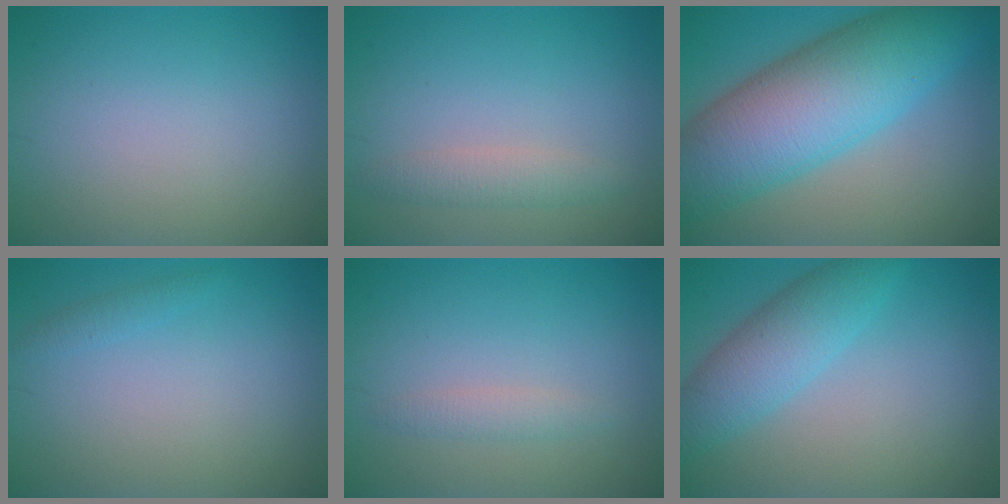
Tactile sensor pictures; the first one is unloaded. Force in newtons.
{"total": 1.9, "press": 1.9, "slide": 0.0}
{"total": 12.2, "press": 12.2, "slide": 0.1}
{"total": 0.8, "press": 0.8, "slide": 0.2}
{"total": 1.2, "press": 1.2, "slide": 0.1}
{"total": 4.8, "press": 4.8, "slide": 0.1}